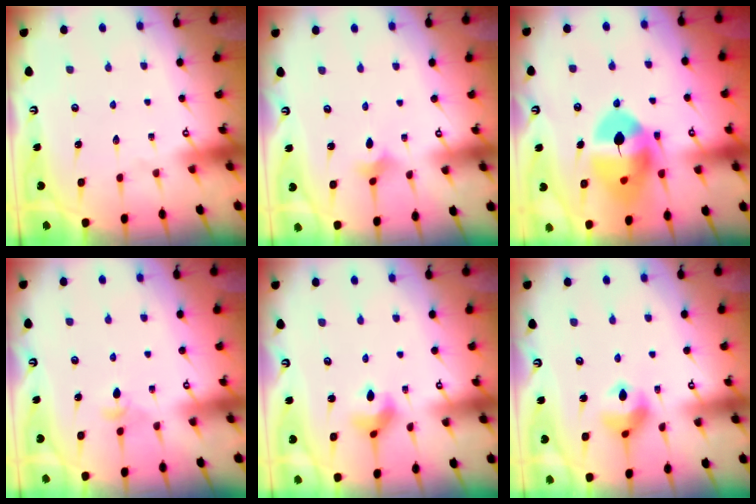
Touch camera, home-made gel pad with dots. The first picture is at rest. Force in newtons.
{"total": 1.9, "press": 1.8, "slide": 0.5}
{"total": 14.5, "press": 14.3, "slide": 1.9}
{"total": 3.3, "press": 3.2, "slide": 0.8}
{"total": 5.1, "press": 5.0, "slide": 0.9}
{"total": 10.2, "press": 10.0, "slide": 2.0}